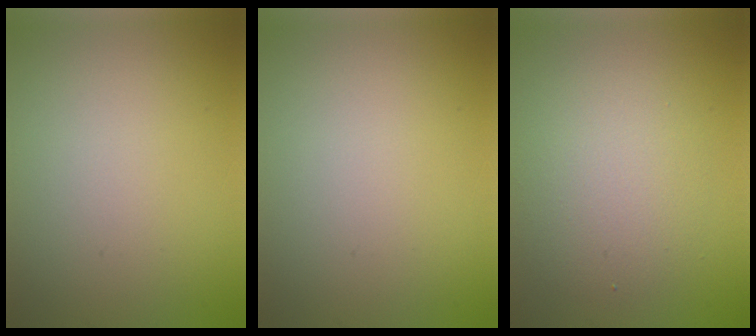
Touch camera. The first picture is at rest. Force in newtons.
{"total": 0.0}
{"total": 3.9, "press": 3.9, "slide": 0.2}